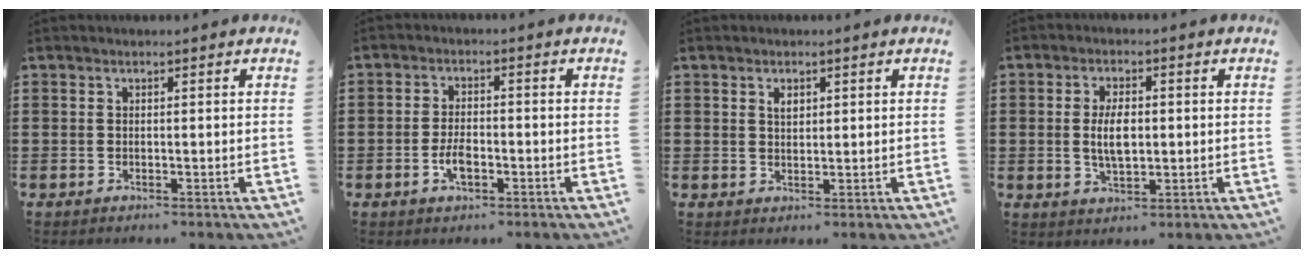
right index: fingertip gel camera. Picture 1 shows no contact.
{"total": 3.4, "force": [-1.3, 1.5, 2.8], "torque": [-0.066, -0.005, -0.024]}
{"total": 0.6, "force": [0.3, 0.1, -0.5], "torque": [0.010, 0.002, 0.007]}
{"total": 5.3, "force": [0.0, 2.3, 4.8], "torque": [-0.091, -0.002, -0.005]}